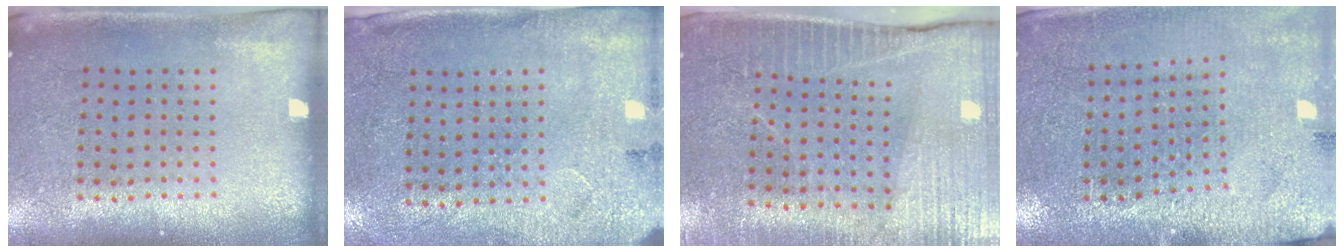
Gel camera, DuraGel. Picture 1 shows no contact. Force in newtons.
{"total": 2.6, "press": 2.1, "slide": 1.5}
{"total": 3.6, "press": 3.5, "slide": 0.6}
{"total": 2.8, "press": 2.8, "slide": 0.1}